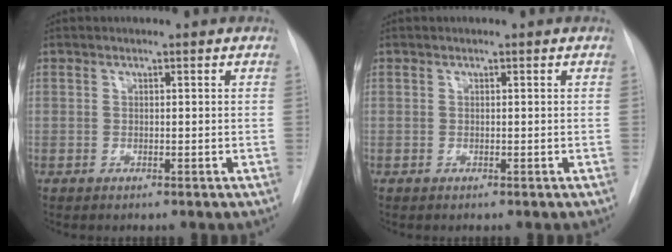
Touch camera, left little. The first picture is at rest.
{"total": 0.0}